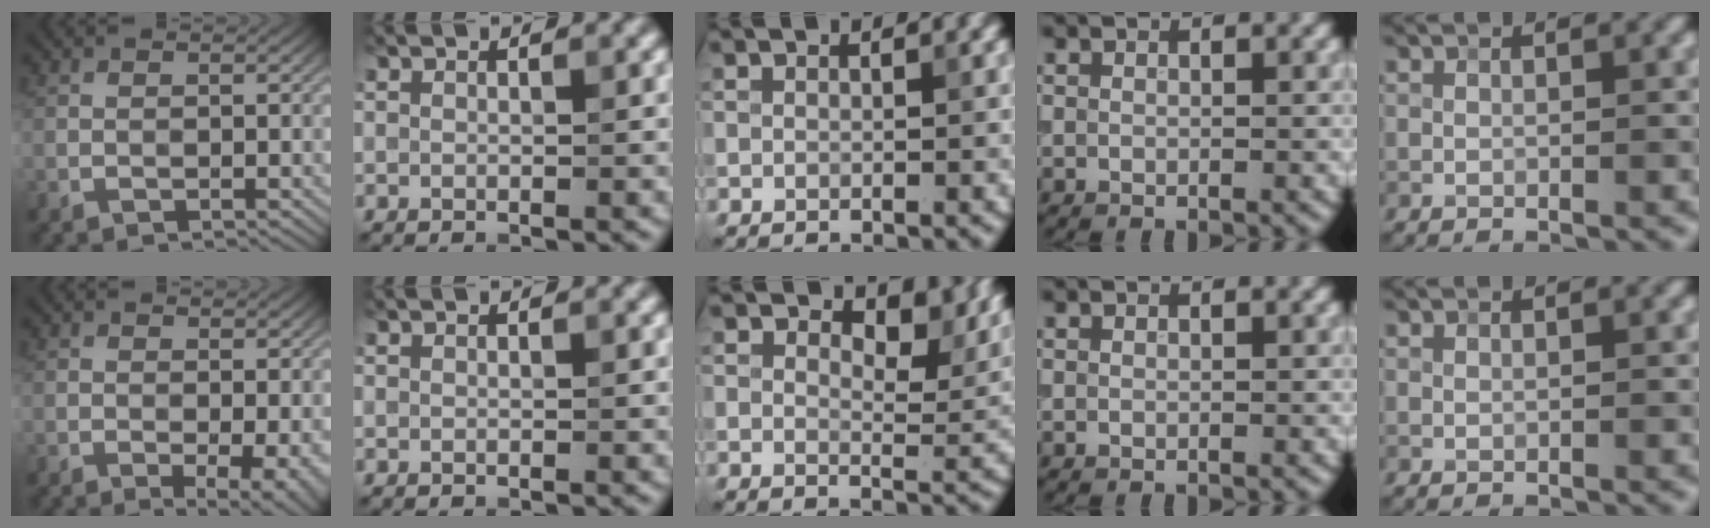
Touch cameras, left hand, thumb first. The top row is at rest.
{"thumb": {"total": 3.6, "force": [-1.0, 1.2, 3.3], "torque": [-0.049, -0.008, -0.012]}, "middle": {"total": 5.6, "force": [3.1, 2.8, 3.8], "torque": [-0.051, -0.008, 0.037]}}